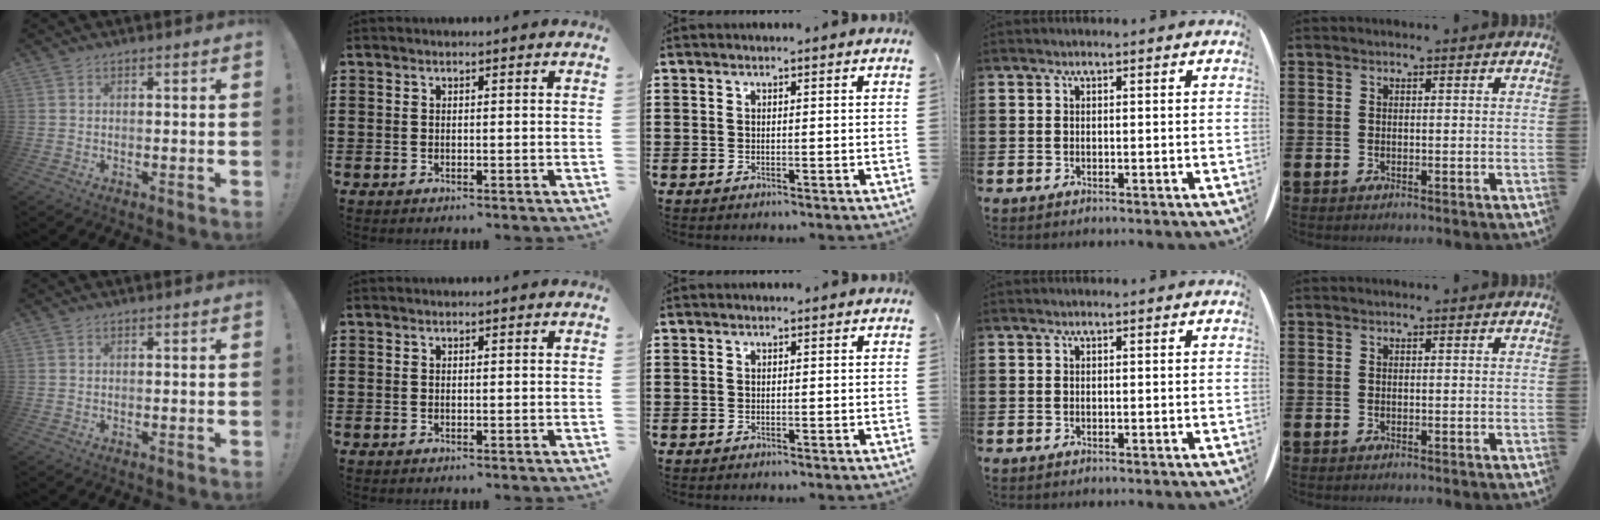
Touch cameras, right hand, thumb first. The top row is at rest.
{}